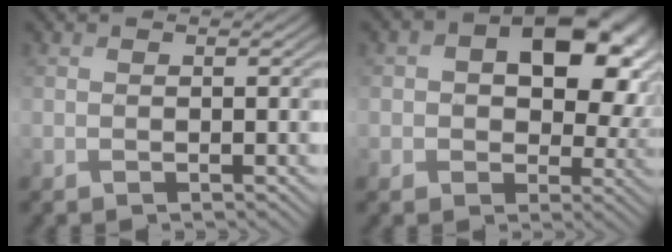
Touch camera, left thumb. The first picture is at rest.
{"total": 12.8, "force": [2.8, 8.9, 8.8], "torque": [-0.144, -0.011, 0.050]}